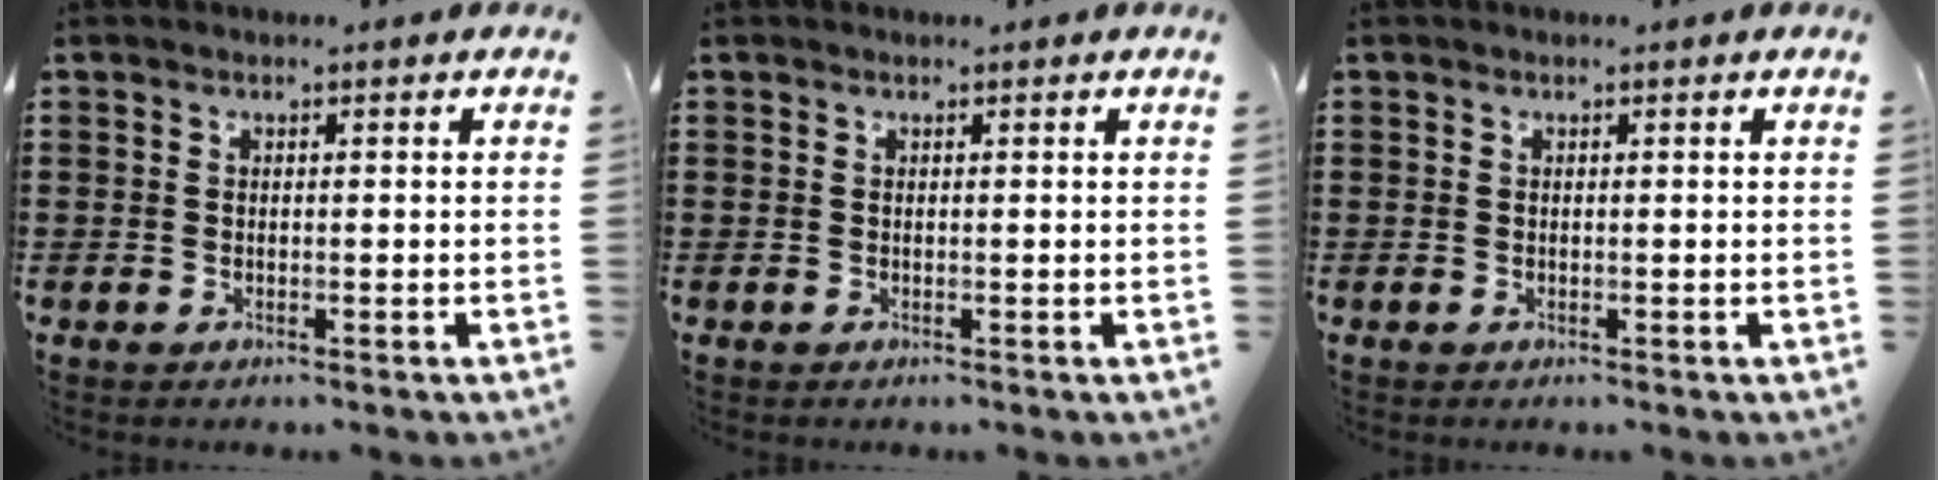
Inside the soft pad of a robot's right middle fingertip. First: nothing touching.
{"total": 0.0}
{"total": 0.0}